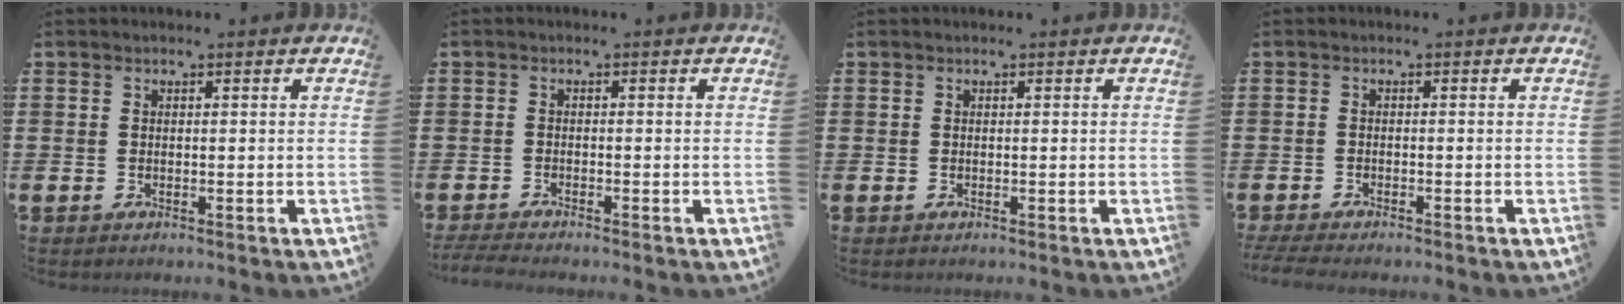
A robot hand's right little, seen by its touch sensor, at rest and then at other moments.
{"total": 1.3, "force": [-1.1, 0.1, 0.7], "torque": [-0.012, 0.001, -0.021]}
{"total": 0.0}
{"total": 1.3, "force": [-1.1, 0.1, 0.7], "torque": [-0.012, 0.001, -0.021]}